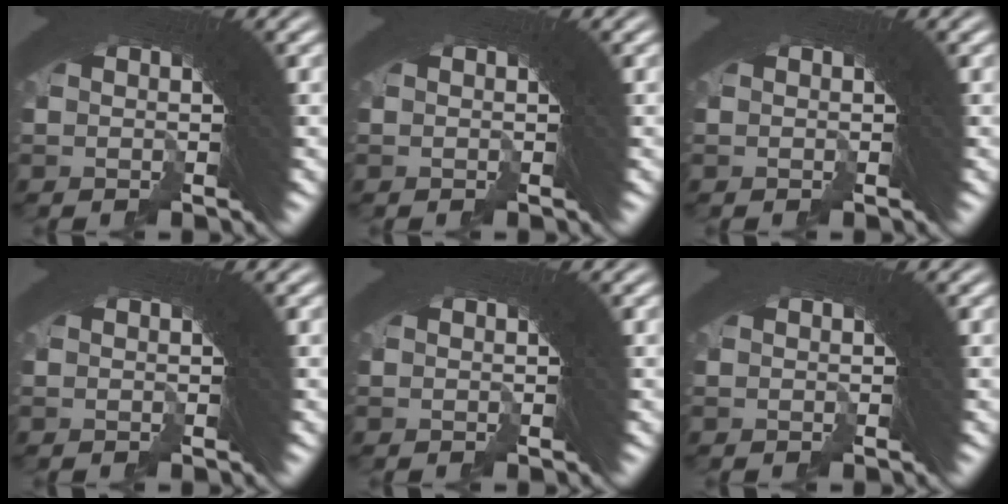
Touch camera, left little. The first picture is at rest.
{"total": 0.0}
{"total": 0.0}
{"total": 0.0}
{"total": 0.0}
{"total": 0.0}